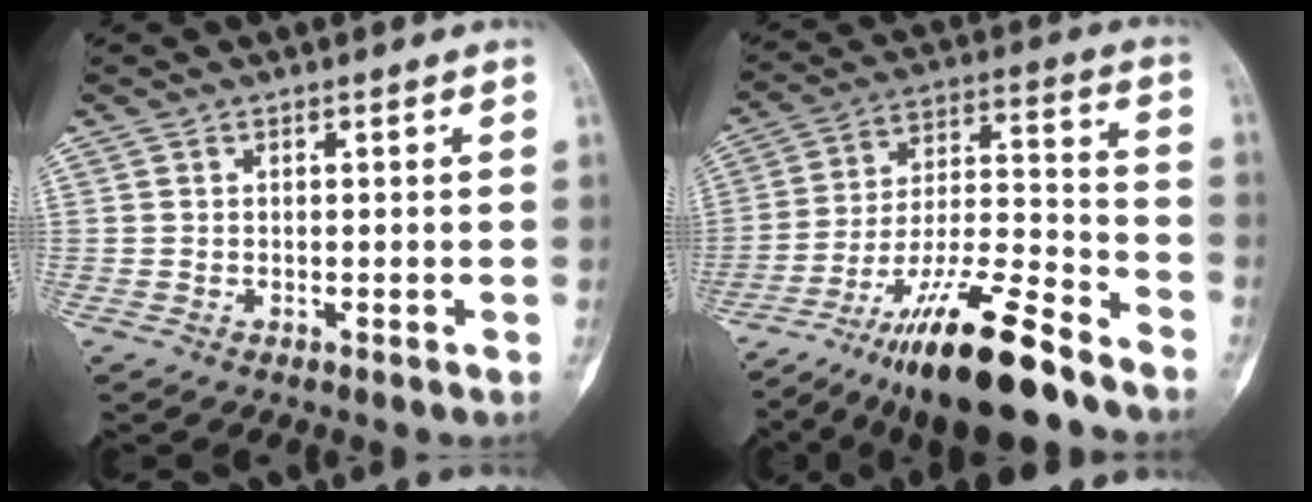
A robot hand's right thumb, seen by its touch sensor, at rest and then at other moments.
{"total": 19.9, "force": [-14.4, 4.1, 13.1], "torque": [-0.247, 0.073, -0.250]}